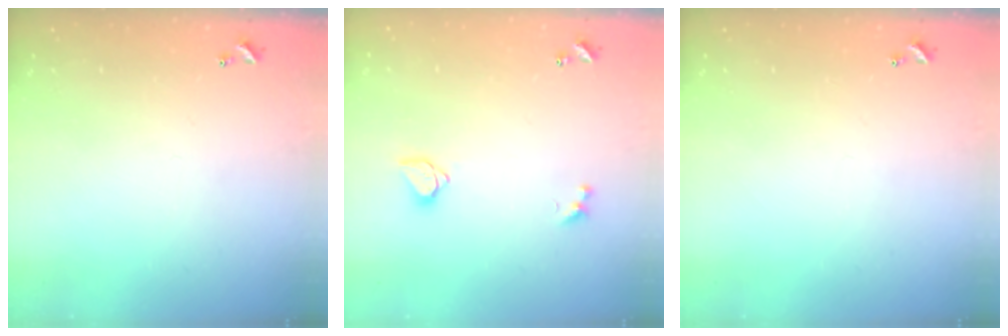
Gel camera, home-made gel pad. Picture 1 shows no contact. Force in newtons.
{"total": 1.6, "press": 1.5, "slide": 0.3}
{"total": 0.0}